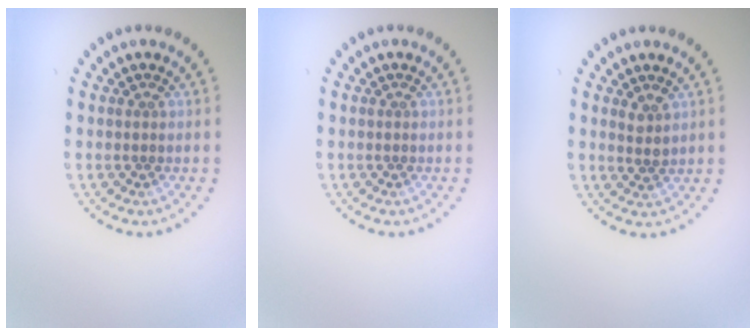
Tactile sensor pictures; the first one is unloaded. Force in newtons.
{"total": 0.0}
{"total": 1.3, "press": 1.1, "slide": 0.7}